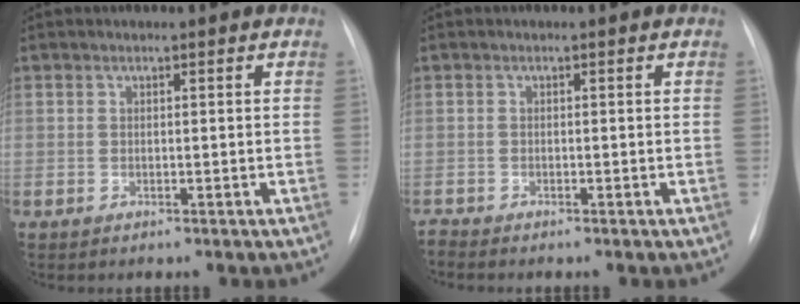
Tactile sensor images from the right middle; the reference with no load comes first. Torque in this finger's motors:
{"motor_torque": [-0.09, -0.18, -0.07, -0.01]}